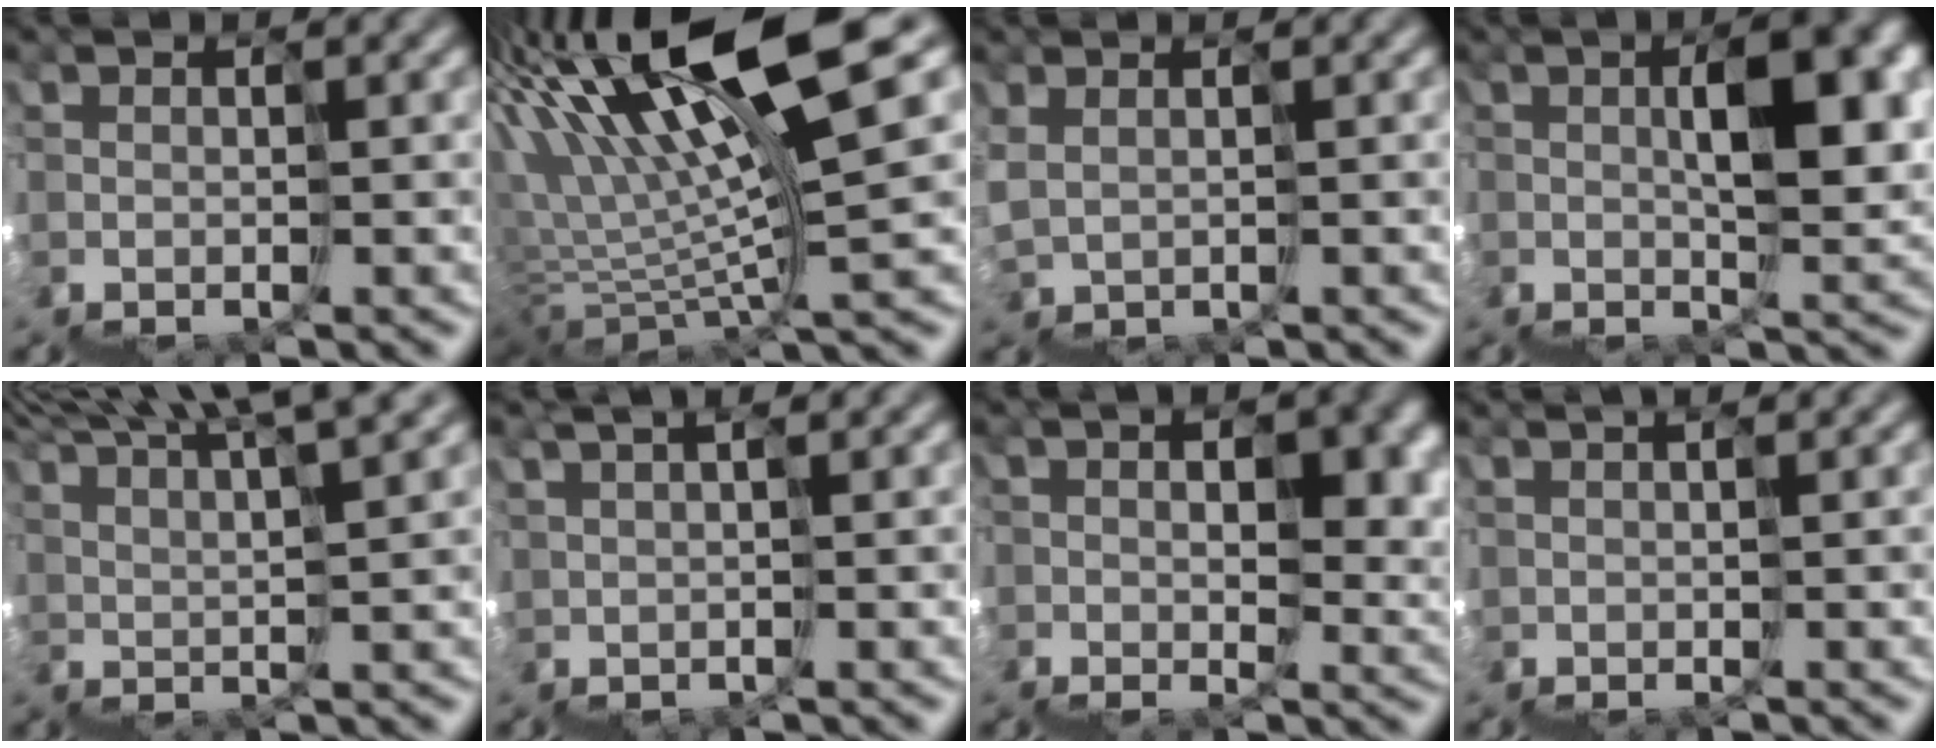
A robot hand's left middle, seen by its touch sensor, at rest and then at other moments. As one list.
[{"total": 9.1, "force": [5.4, 0.5, 7.3], "torque": [-0.132, 0.043, 0.090]}, {"total": 3.1, "force": [1.9, -1.1, -2.2], "torque": [0.039, 0.026, 0.038]}, {"total": 7.1, "force": [2.5, 2.8, 6.0], "torque": [-0.092, 0.027, 0.039]}, {"total": 10.5, "force": [9.2, 1.0, 4.9], "torque": [-0.078, 0.073, 0.125]}, {"total": 2.8, "force": [2.6, -0.8, -1.0], "torque": [0.010, 0.026, 0.045]}, {"total": 9.9, "force": [2.8, 6.0, 7.3], "torque": [-0.086, 0.022, 0.061]}, {"total": 1.0, "force": [0.9, -0.3, -0.2], "torque": [0.017, 0.011, 0.013]}]